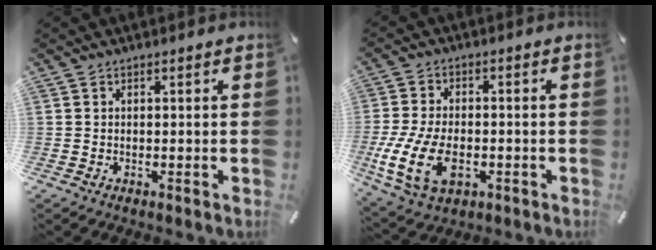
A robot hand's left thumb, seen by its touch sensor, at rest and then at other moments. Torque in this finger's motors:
{"motor_torque": [1.55, 2.47, 1.07, 0.50, 0.24]}